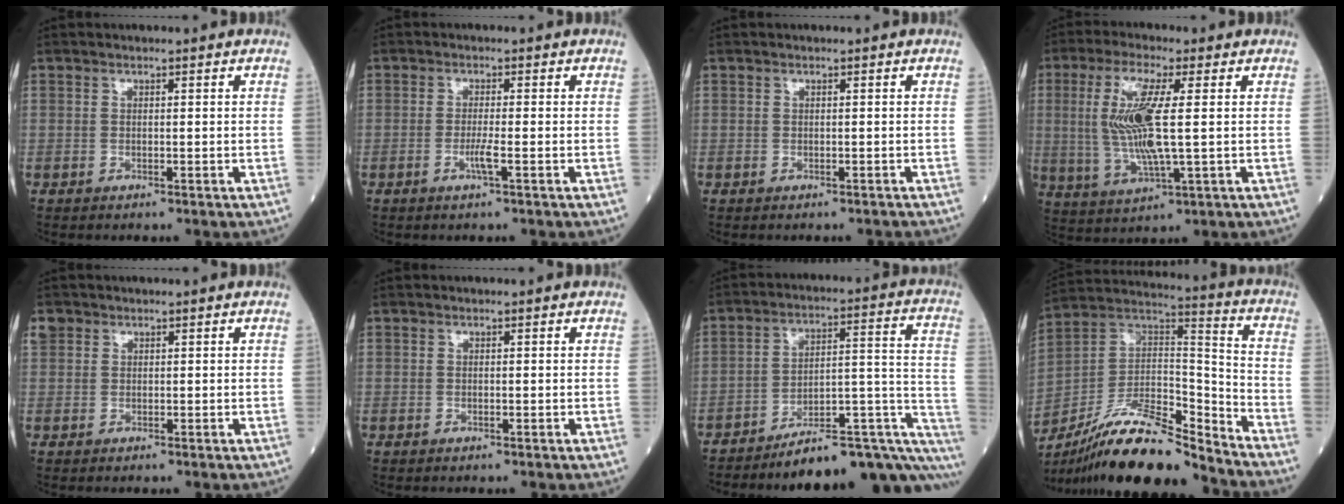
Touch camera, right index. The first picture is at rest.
{"total": 2.4, "force": [-0.8, -0.3, 2.2], "torque": [-0.046, -0.004, -0.018]}
{"total": 0.9, "force": [-0.9, 0.1, 0.1], "torque": [-0.004, -0.003, -0.012]}
{"total": 10.9, "force": [1.1, 1.4, 10.7], "torque": [-0.237, -0.004, 0.023]}
{"total": 1.6, "force": [0.7, 1.4, 0.3], "torque": [-0.004, 0.018, 0.012]}
{"total": 0.0}
{"total": 20.4, "force": [-16.7, 3.4, 11.3], "torque": [-0.068, 0.053, -0.231]}
{"total": 19.1, "force": [-15.8, 3.5, 10.1], "torque": [-0.198, 0.027, -0.284]}